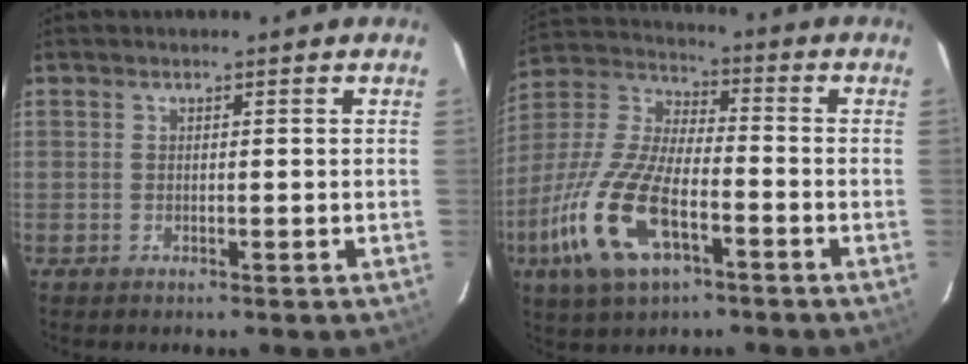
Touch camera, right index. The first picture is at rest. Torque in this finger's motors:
{"motor_torque": [1.83, -0.32, 1.05, 0.21]}